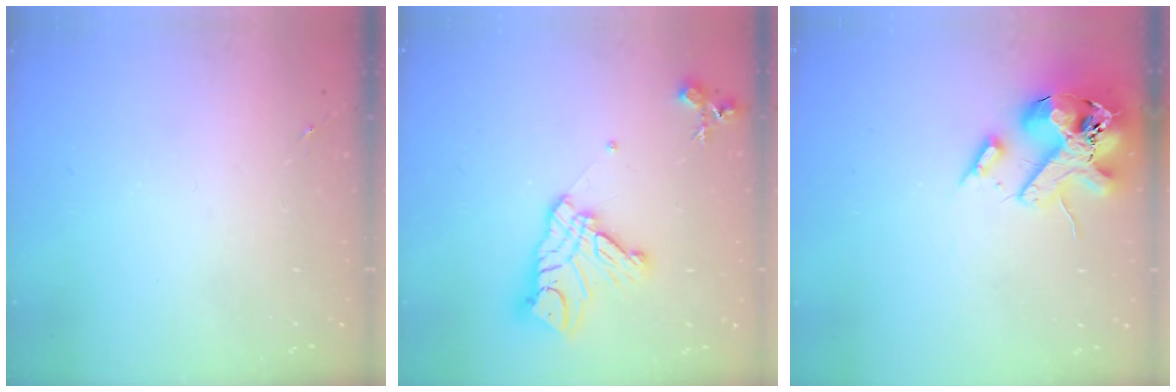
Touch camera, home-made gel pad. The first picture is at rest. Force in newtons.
{"total": 15.7, "press": 15.7, "slide": 1.5}
{"total": 17.4, "press": 17.1, "slide": 2.9}